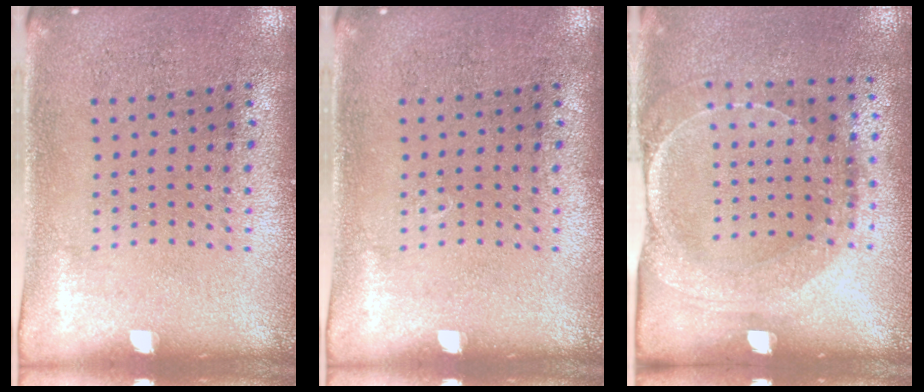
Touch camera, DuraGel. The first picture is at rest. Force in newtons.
{"total": 0.0}
{"total": 1.5, "press": 1.5, "slide": 0.4}